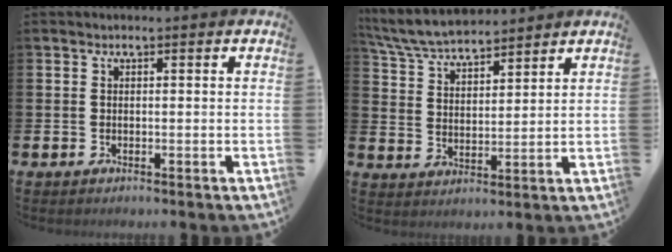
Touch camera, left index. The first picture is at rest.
{"total": 6.4, "force": [6.2, 1.1, 1.3], "torque": [-0.055, -0.027, 0.112]}